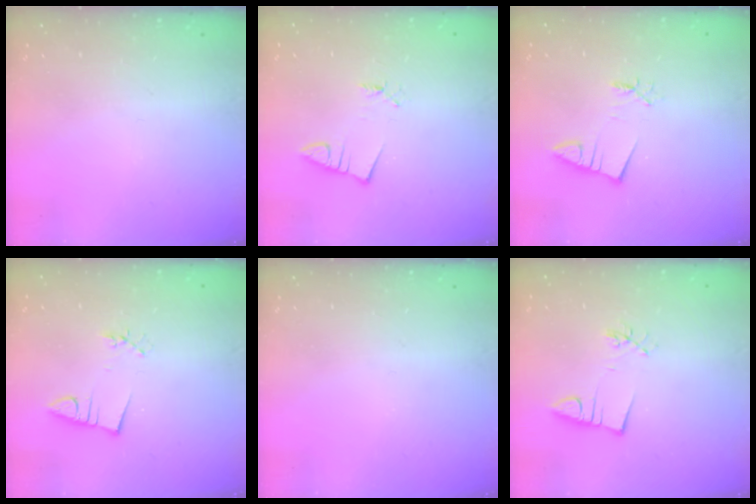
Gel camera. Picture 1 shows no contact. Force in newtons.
{"total": 1.0, "press": 1.0, "slide": 0.0}
{"total": 2.5, "press": 2.5, "slide": 0.3}
{"total": 2.9, "press": 1.6, "slide": 2.4}
{"total": 0.0}
{"total": 3.0, "press": 1.6, "slide": 2.5}